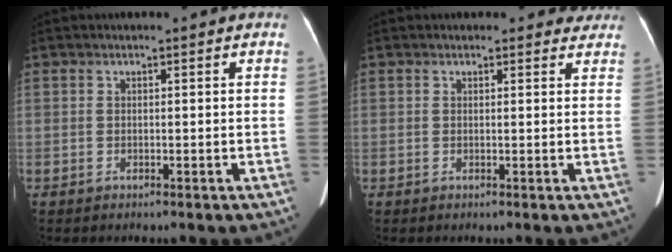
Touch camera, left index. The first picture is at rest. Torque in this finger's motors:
{"motor_torque": [0.32, -0.39, 0.08, -0.01]}